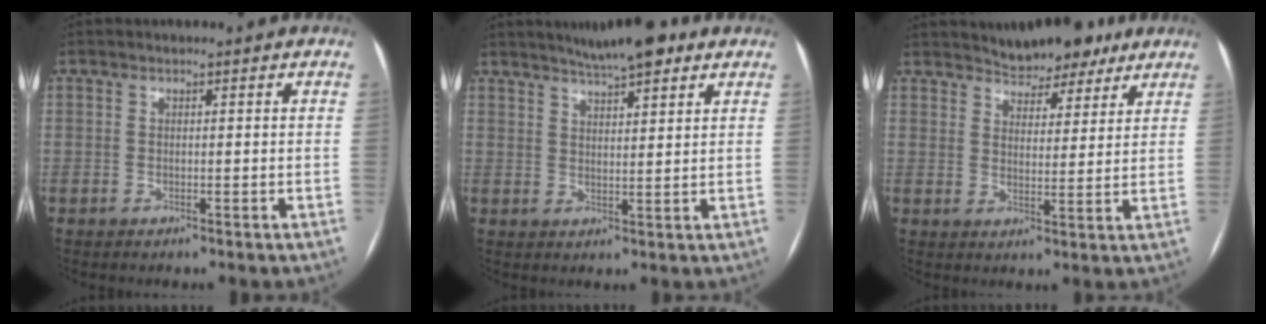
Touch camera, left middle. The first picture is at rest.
{"total": 8.9, "force": [6.7, 1.6, 5.6], "torque": [-0.085, 0.020, 0.099]}
{"total": 7.8, "force": [6.7, 3.0, 2.7], "torque": [-0.039, 0.010, 0.096]}